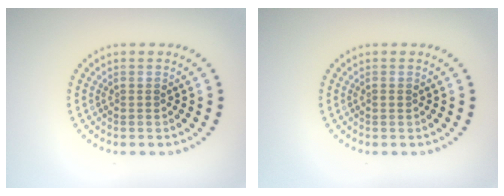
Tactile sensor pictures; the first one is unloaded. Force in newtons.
{"total": 0.7, "press": 0.7, "slide": 0.1}